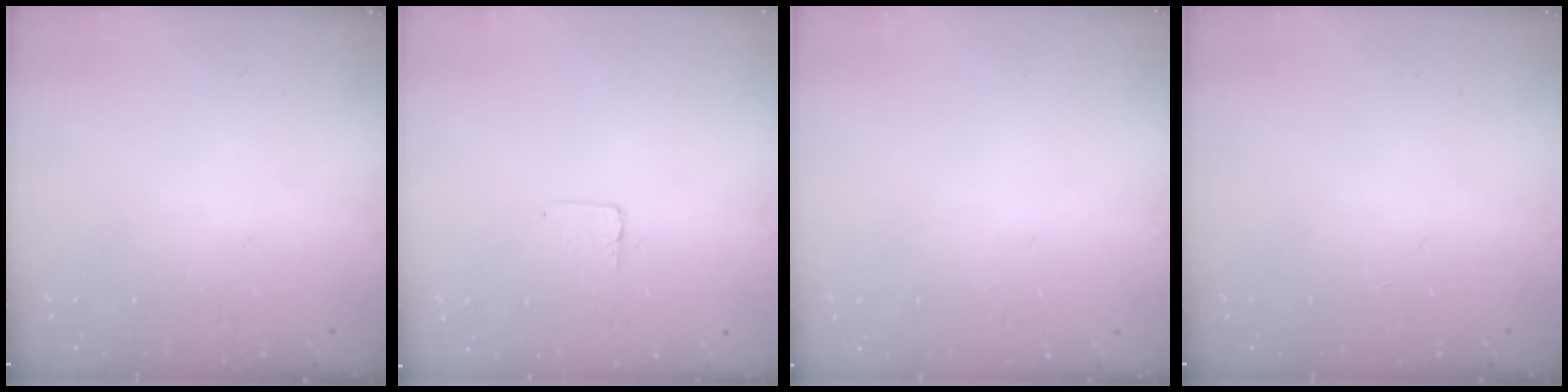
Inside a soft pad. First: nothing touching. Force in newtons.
{"total": 3.7, "press": 3.6, "slide": 0.3}
{"total": 0.0}
{"total": 0.0}